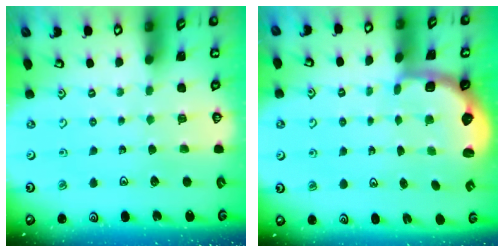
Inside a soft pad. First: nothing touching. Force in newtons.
{"total": 2.6, "press": 1.9, "slide": 1.7}